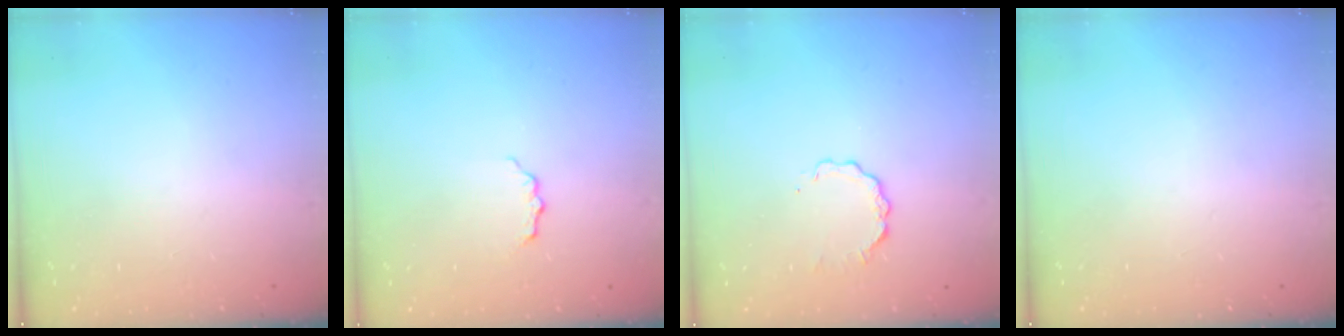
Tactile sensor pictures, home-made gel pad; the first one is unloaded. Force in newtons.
{"total": 3.8, "press": 3.8, "slide": 0.5}
{"total": 3.6, "press": 3.6, "slide": 0.4}
{"total": 0.0}